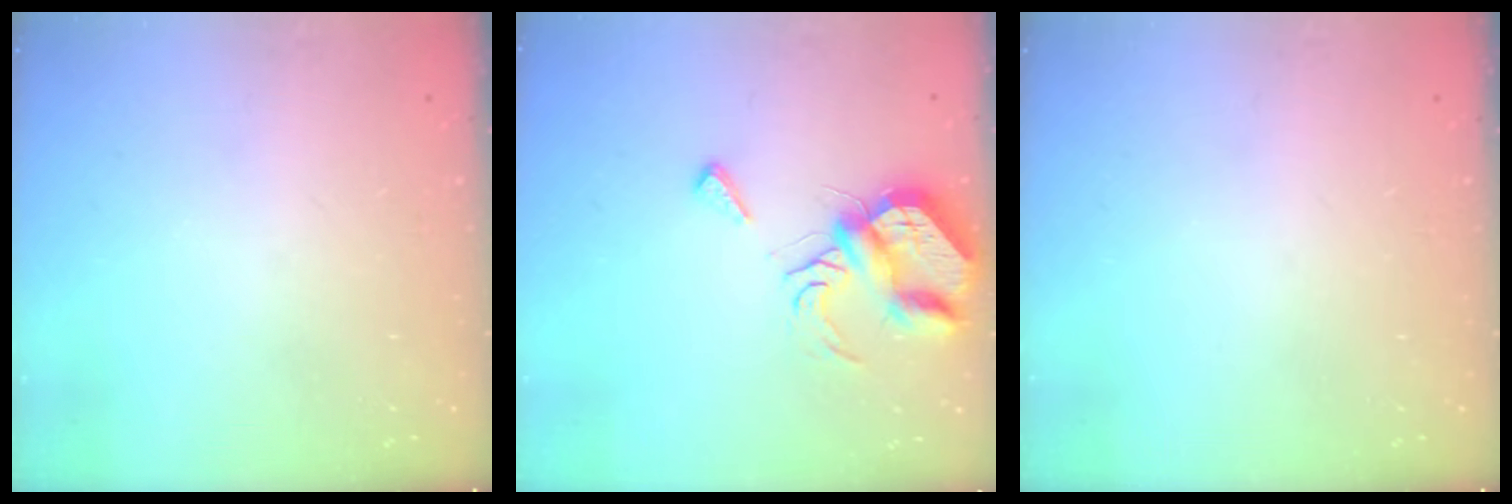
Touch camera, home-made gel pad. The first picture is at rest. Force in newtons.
{"total": 10.1, "press": 10.0, "slide": 1.2}
{"total": 0.0}